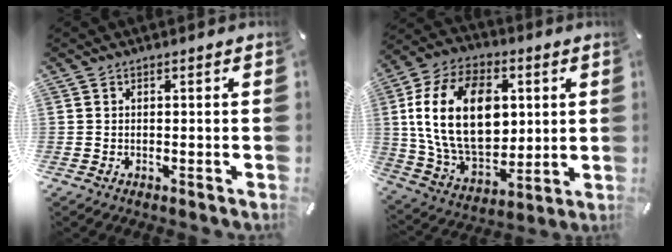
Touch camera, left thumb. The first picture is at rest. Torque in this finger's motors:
{"motor_torque": [1.40, 2.46, 1.76, -1.01, 0.92]}